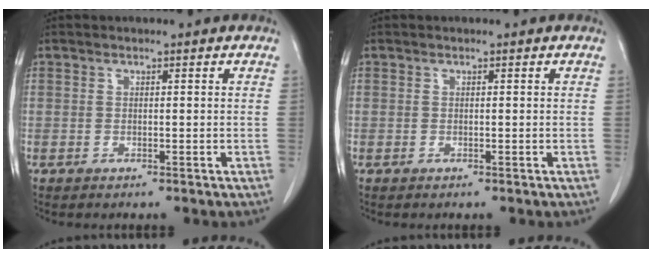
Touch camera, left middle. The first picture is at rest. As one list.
[{"total": 0.0}]